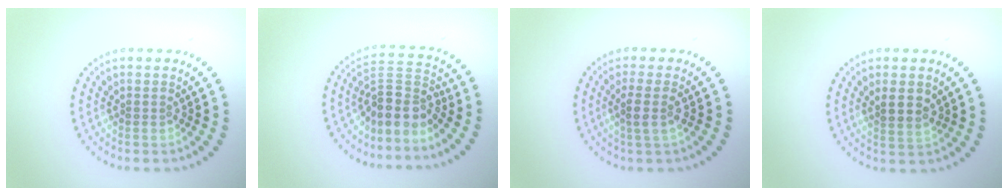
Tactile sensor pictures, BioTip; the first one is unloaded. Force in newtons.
{"total": 3.8, "press": 2.8, "slide": 2.5}
{"total": 2.0, "press": 1.6, "slide": 1.2}
{"total": 1.6, "press": 1.4, "slide": 0.9}